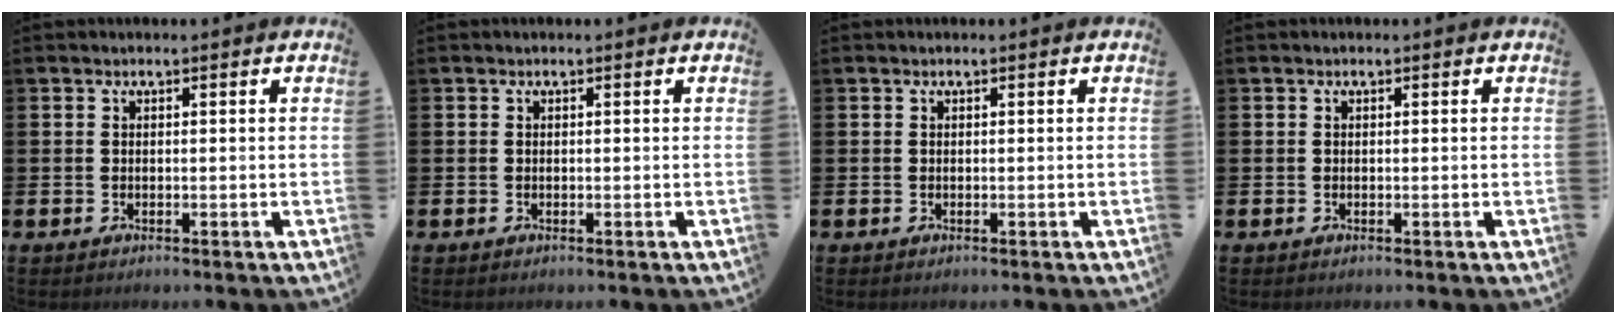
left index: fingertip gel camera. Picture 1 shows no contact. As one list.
[{"total": 0.0}, {"total": 0.0}, {"total": 0.0}]